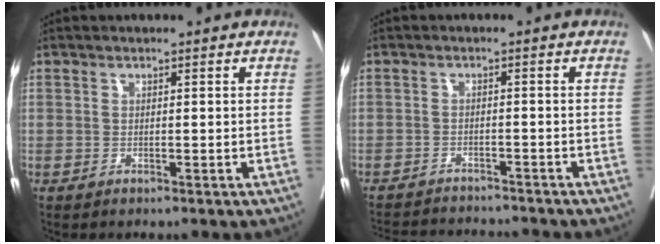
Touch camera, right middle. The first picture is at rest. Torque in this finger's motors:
{"motor_torque": [0.61, -0.76, 0.06, 0.05]}